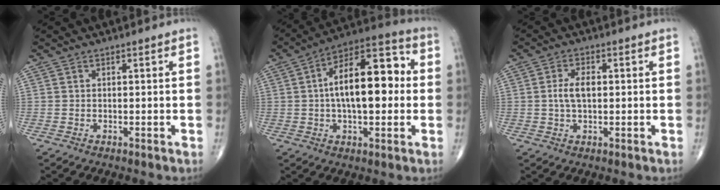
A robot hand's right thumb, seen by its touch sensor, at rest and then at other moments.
{"total": 17.8, "force": [1.2, 8.4, 15.6], "torque": [-0.232, 0.032, 0.009]}
{"total": 4.5, "force": [0.3, 2.3, 3.8], "torque": [-0.078, 0.005, 0.002]}